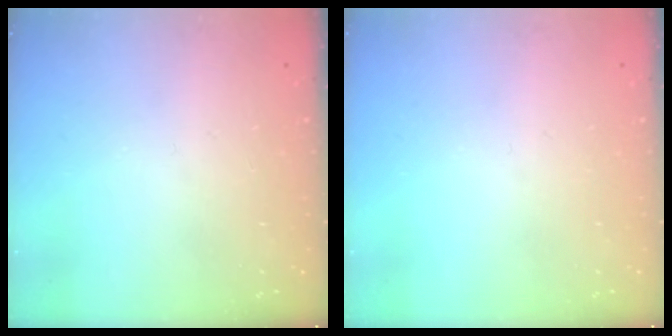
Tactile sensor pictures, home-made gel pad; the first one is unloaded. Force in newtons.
{"total": 0.0}